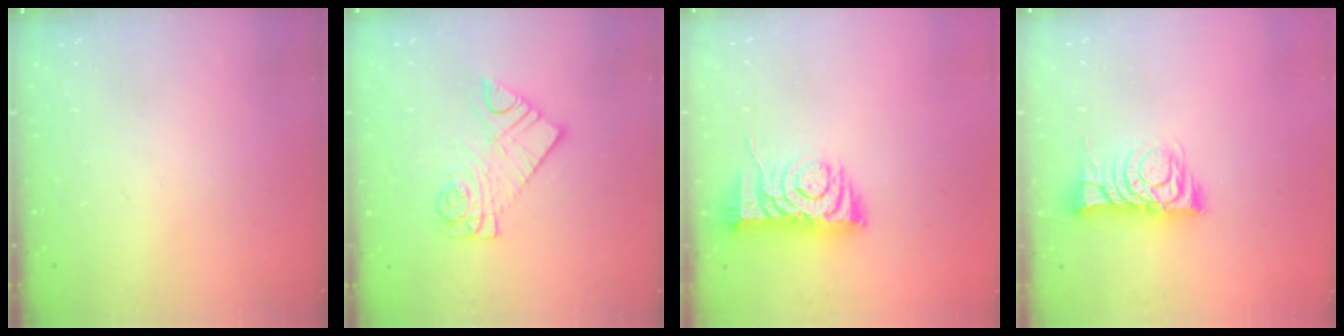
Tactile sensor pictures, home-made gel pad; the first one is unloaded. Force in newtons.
{"total": 10.5, "press": 10.4, "slide": 0.9}
{"total": 7.6, "press": 7.5, "slide": 1.2}
{"total": 10.8, "press": 10.8, "slide": 0.8}